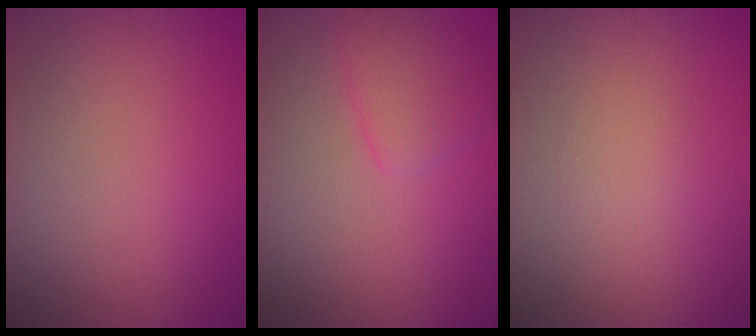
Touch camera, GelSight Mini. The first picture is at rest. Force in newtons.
{"total": 2.6, "press": 2.6, "slide": 0.2}
{"total": 1.1, "press": 1.1, "slide": 0.1}